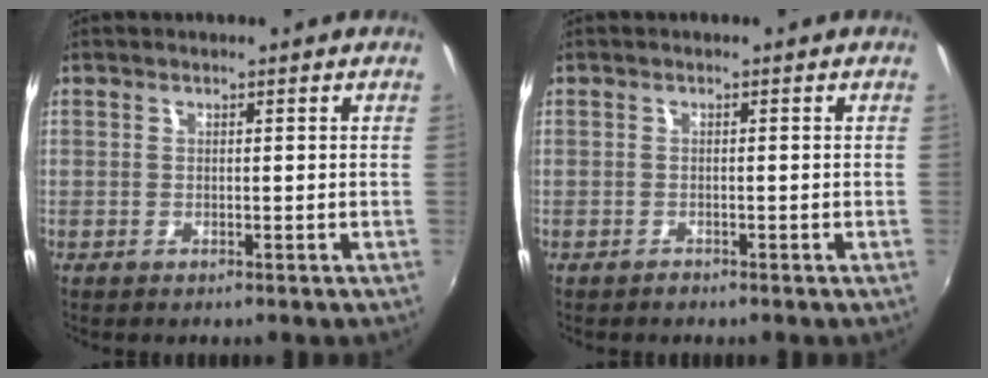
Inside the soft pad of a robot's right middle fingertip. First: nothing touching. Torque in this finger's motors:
{"motor_torque": [-0.05, -0.27, -0.01, 0.01]}